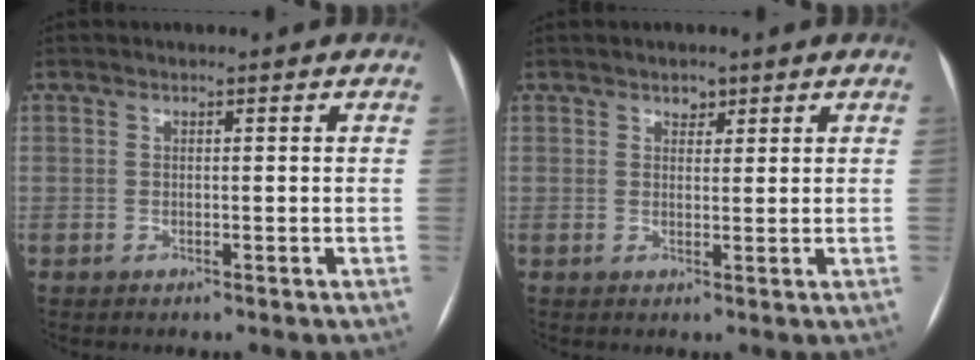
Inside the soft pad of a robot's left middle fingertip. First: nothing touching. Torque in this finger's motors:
{"motor_torque": [-0.02, -0.02, -0.03, -0.01]}